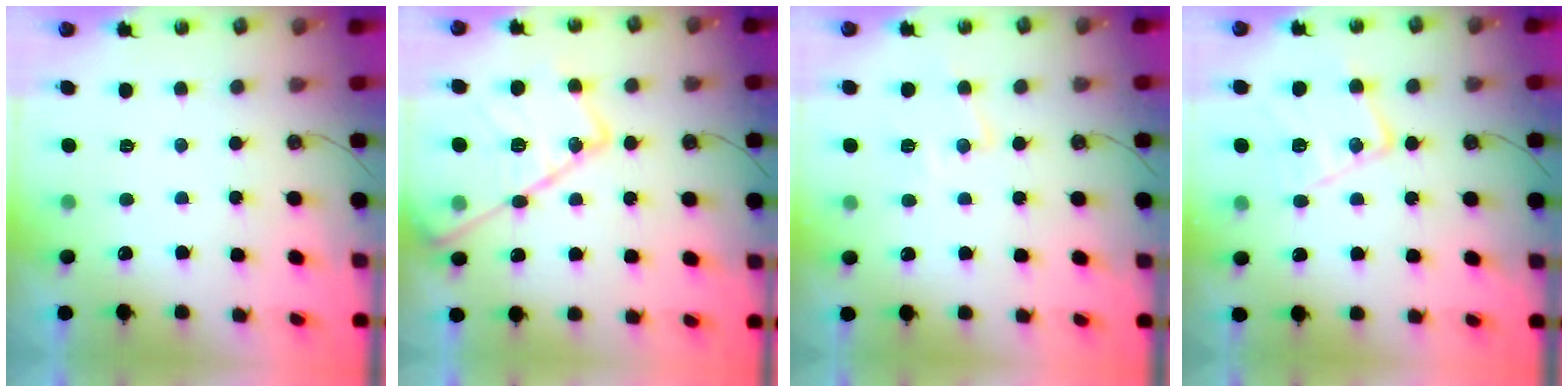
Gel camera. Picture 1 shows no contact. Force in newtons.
{"total": 22.0, "press": 21.9, "slide": 1.9}
{"total": 9.0, "press": 9.0, "slide": 0.7}
{"total": 15.2, "press": 15.2, "slide": 1.3}